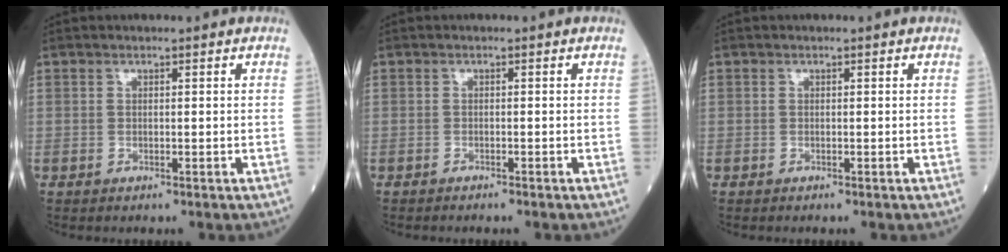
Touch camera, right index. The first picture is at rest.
{"total": 1.5, "force": [-1.3, 0.2, 0.7], "torque": [-0.013, -0.001, -0.014]}
{"total": 0.0}